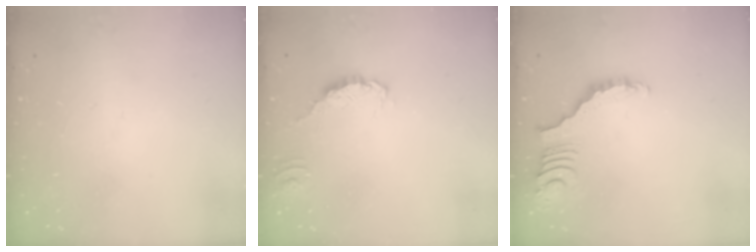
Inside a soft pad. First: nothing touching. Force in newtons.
{"total": 0.5, "press": 0.5, "slide": 0.2}
{"total": 3.9, "press": 3.9, "slide": 0.6}